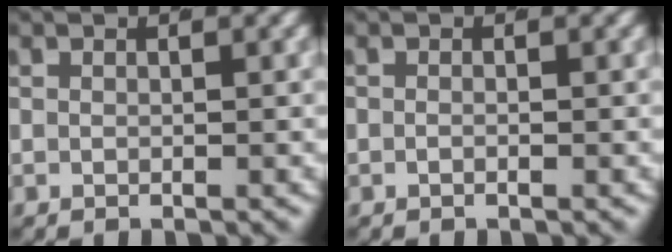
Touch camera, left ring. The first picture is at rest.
{"total": 0.5, "force": [-0.2, 0.3, 0.3], "torque": [-0.007, 0.001, -0.006]}